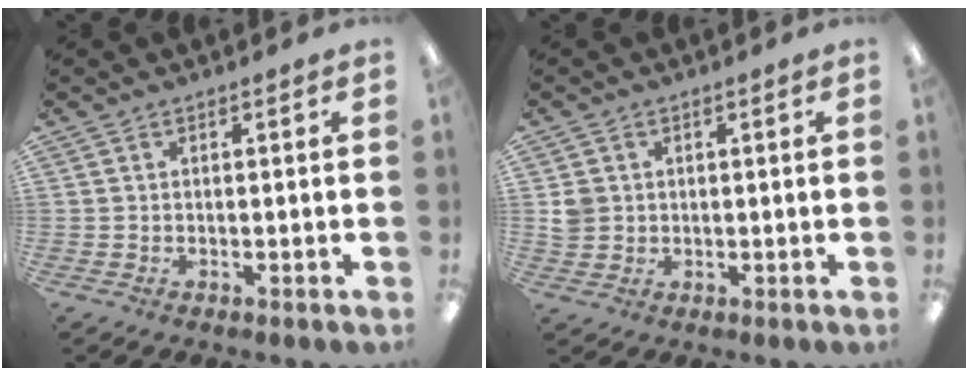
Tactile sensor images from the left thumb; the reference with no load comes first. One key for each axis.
{"total": 3.2, "fx": 0.6, "fy": 3.1, "fz": 0.7, "tx": -0.010, "ty": 0.002, "tz": 0.010}